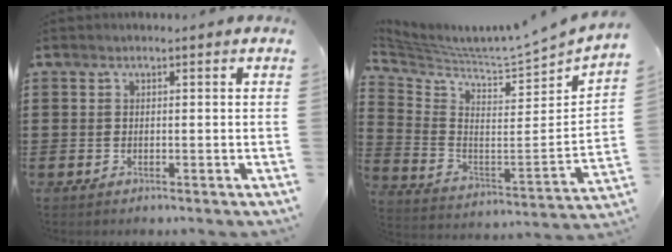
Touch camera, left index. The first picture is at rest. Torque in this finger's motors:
{"motor_torque": [0.61, 0.50, 0.08, 0.08]}